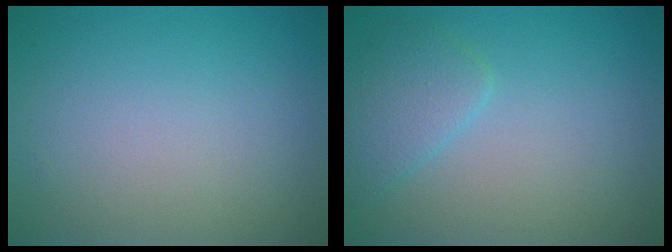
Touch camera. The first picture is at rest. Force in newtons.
{"total": 2.5, "press": 2.5, "slide": 0.1}